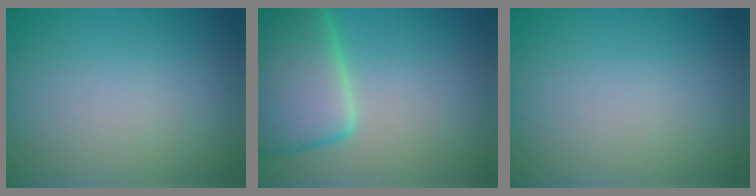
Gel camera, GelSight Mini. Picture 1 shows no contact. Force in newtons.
{"total": 9.2, "press": 9.2, "slide": 0.7}
{"total": 0.0}